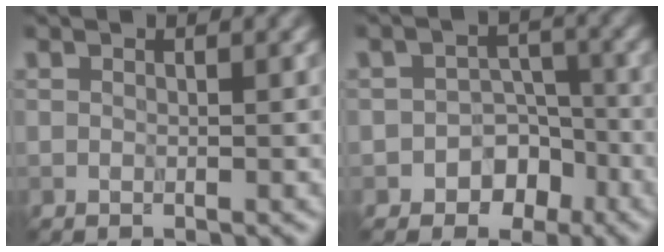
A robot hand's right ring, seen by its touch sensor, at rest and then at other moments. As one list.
[{"total": 4.4, "force": [-2.6, 3.3, 1.2], "torque": [0.022, 0.017, -0.053]}]